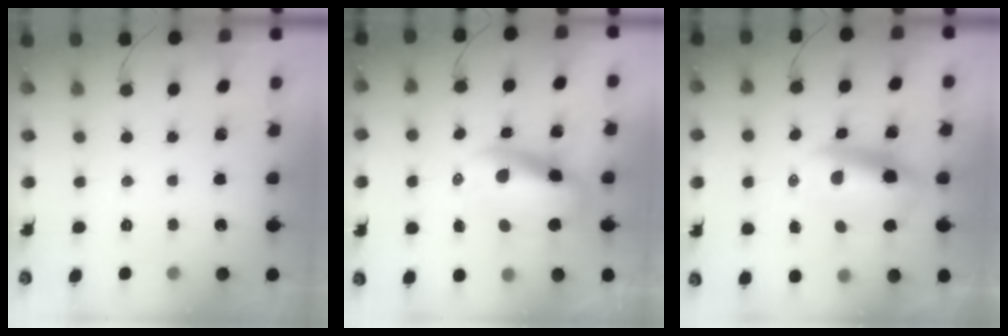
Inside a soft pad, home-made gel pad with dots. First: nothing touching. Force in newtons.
{"total": 9.6, "press": 9.3, "slide": 2.3}
{"total": 9.9, "press": 9.5, "slide": 2.7}